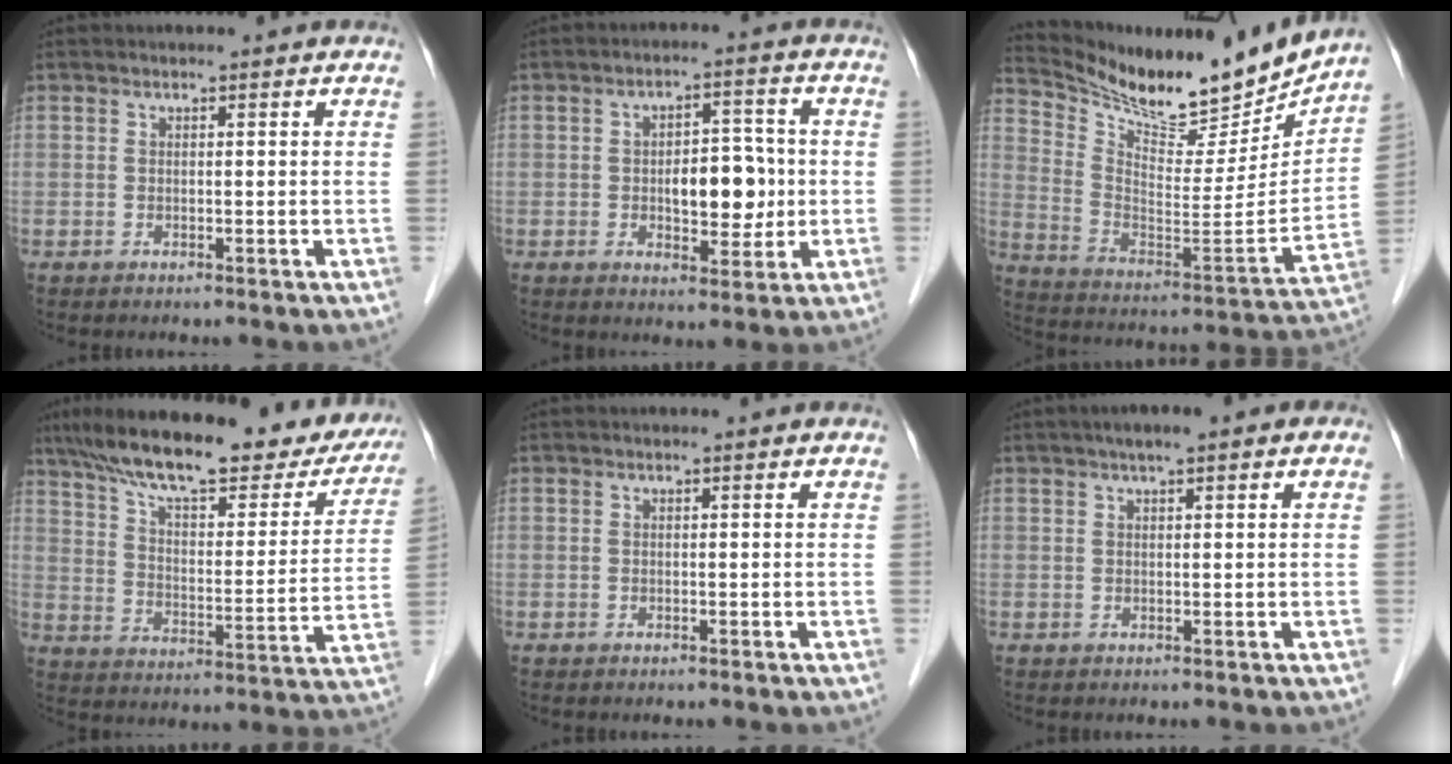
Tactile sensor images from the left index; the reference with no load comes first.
{"total": 7.1, "force": [-0.5, 3.7, 6.1], "torque": [-0.089, 0.010, -0.003]}
{"total": 19.1, "force": [17.7, 3.5, 6.3], "torque": [-0.125, -0.047, 0.283]}
{"total": 27.8, "force": [22.7, 7.2, 14.4], "torque": [-0.227, 0.002, 0.305]}
{"total": 0.0}
{"total": 3.3, "force": [1.8, 0.7, 2.7], "torque": [-0.047, 0.018, 0.025]}